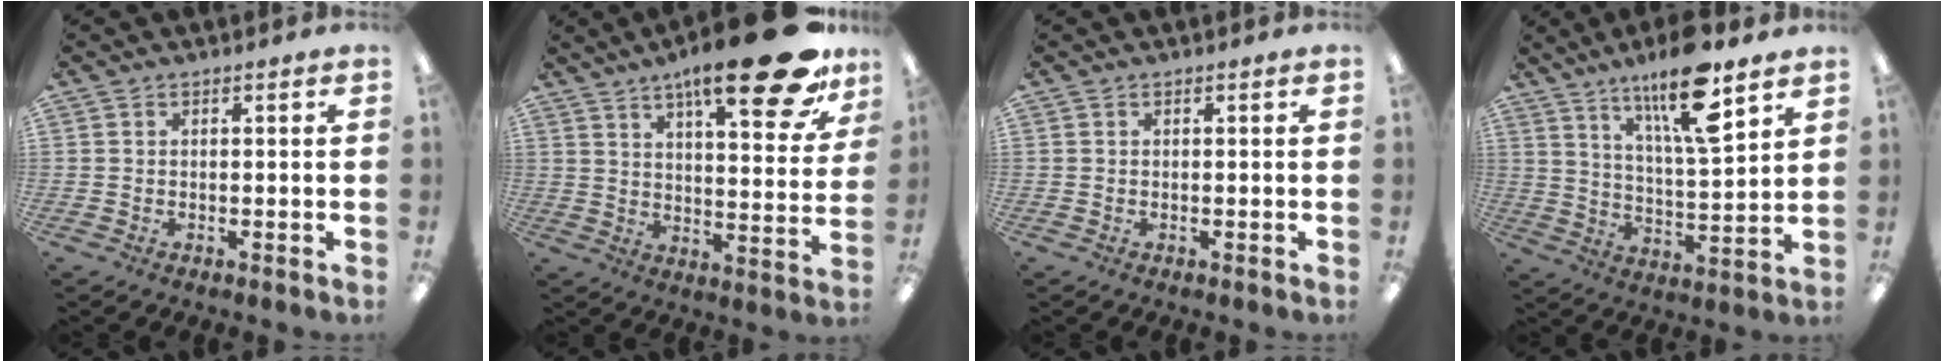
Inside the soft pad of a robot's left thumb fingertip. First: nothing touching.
{"total": 21.5, "force": [14.2, 5.2, 15.3], "torque": [-0.223, -0.085, 0.221]}
{"total": 0.0}
{"total": 16.1, "force": [11.1, 3.5, 11.0], "torque": [-0.191, -0.055, 0.180]}